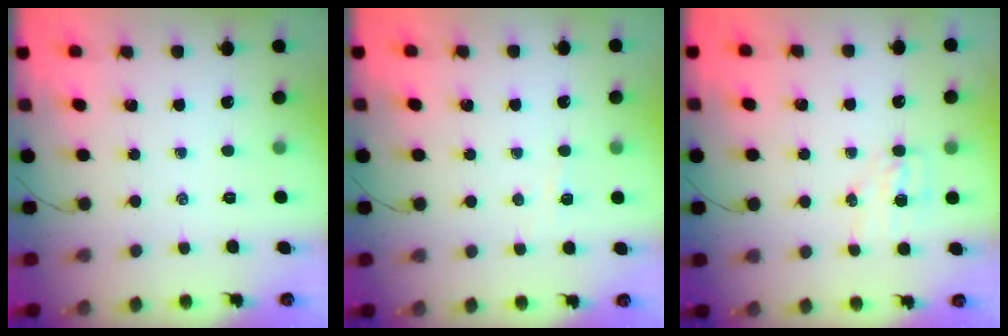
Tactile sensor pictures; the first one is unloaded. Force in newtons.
{"total": 3.1, "press": 3.0, "slide": 0.8}
{"total": 4.9, "press": 4.8, "slide": 1.1}